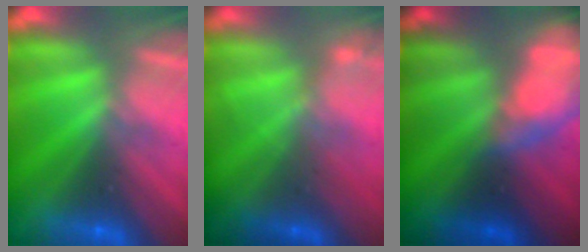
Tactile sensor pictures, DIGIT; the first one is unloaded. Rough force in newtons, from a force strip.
{"total": 2.2}
{"total": 7.6}